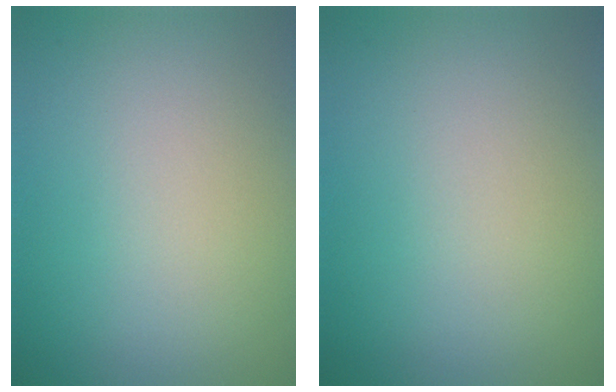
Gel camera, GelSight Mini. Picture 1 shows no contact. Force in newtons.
{"total": 0.0}